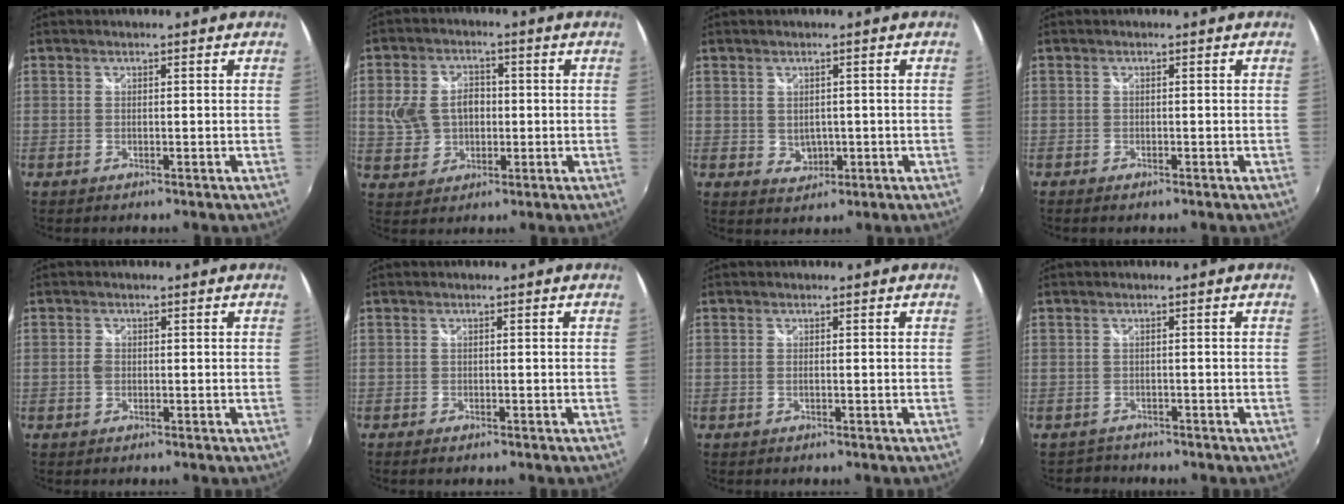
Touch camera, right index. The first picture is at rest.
{"total": 8.7, "force": [0.3, 7.0, 5.3], "torque": [-0.111, 0.017, 0.013]}
{"total": 3.3, "force": [-0.1, 2.9, 1.7], "torque": [-0.028, -0.002, 0.006]}
{"total": 1.0, "force": [-0.8, 0.5, 0.4], "torque": [-0.010, -0.006, -0.016]}
{"total": 0.8, "force": [-0.2, 0.6, 0.5], "torque": [-0.009, 0.001, -0.005]}
{"total": 1.3, "force": [-1.0, 0.6, 0.5], "torque": [-0.013, -0.007, -0.019]}
{"total": 0.7, "force": [-0.2, 0.1, 0.7], "torque": [-0.014, -0.001, -0.005]}
{"total": 2.0, "force": [-1.8, 1.0, -0.4], "torque": [0.000, 0.000, -0.030]}